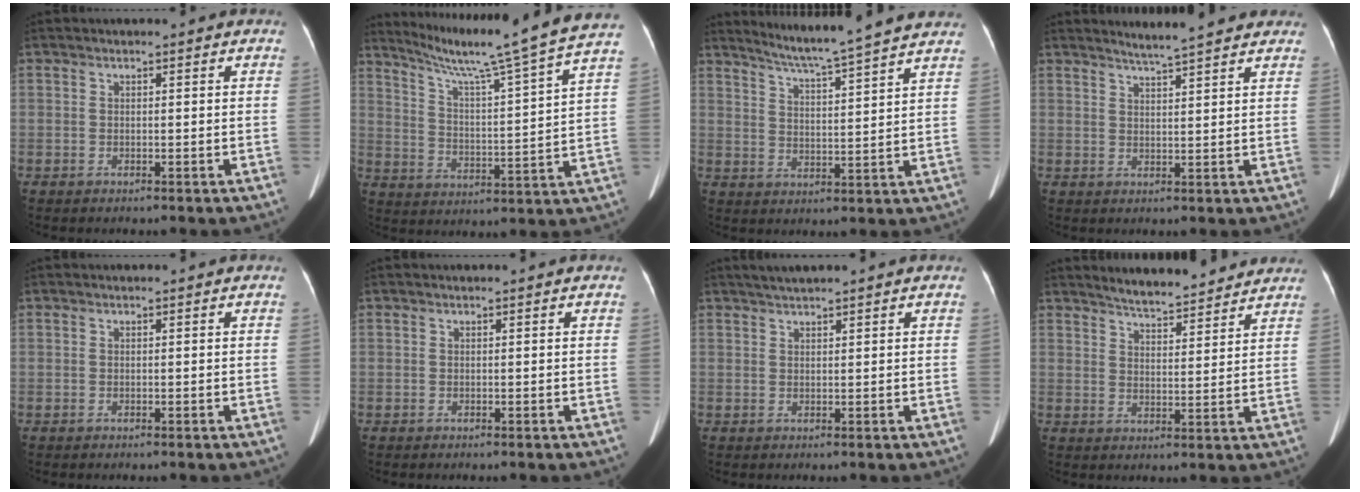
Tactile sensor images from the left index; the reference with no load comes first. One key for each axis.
{"total": 21.1, "fx": 17.7, "fy": -2.6, "fz": 11.2, "tx": -0.187, "ty": -0.035, "tz": 0.243}
{"total": 13.8, "fx": 12.5, "fy": -1.2, "fz": 5.7, "tx": -0.102, "ty": -0.002, "tz": 0.170}
{"total": 7.7, "fx": 7.1, "fy": 0.3, "fz": 3.2, "tx": -0.049, "ty": 0.015, "tz": 0.087}
{"total": 0.0}
{"total": 0.0}
{"total": 2.5, "fx": 2.2, "fy": -0.1, "fz": 1.2, "tx": -0.020, "ty": 0.017, "tz": 0.039}
{"total": 9.7, "fx": 9.1, "fy": 1.3, "fz": 3.1, "tx": -0.048, "ty": 0.010, "tz": 0.126}